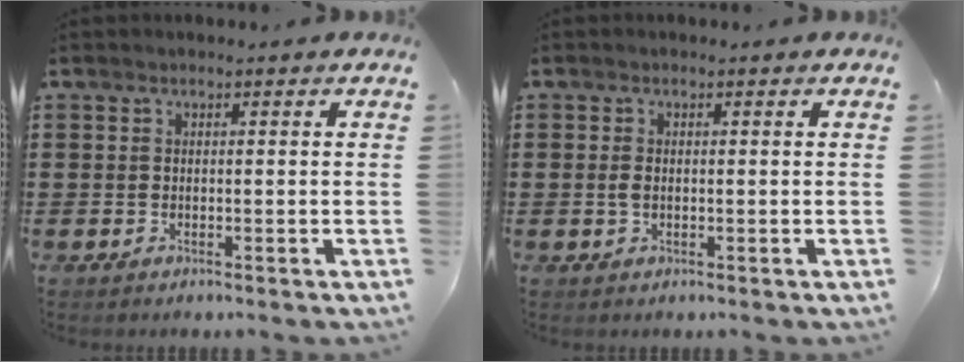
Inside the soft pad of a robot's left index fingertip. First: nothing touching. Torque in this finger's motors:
{"motor_torque": [0.21, 0.16, 0.03, -0.02]}